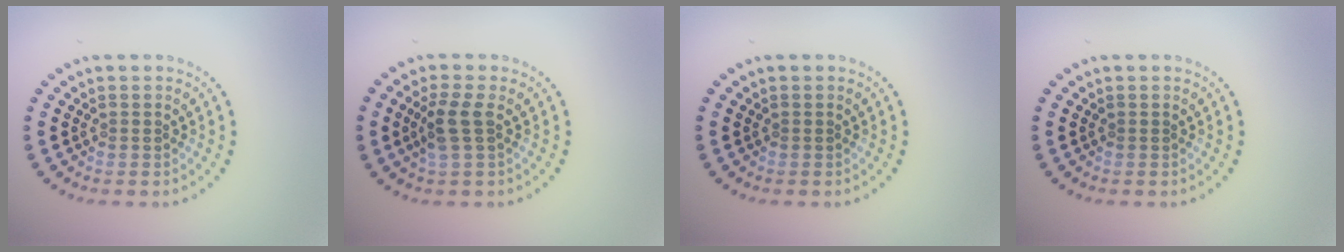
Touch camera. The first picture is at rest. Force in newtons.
{"total": 2.4, "press": 2.2, "slide": 1.1}
{"total": 0.0}
{"total": 0.0}